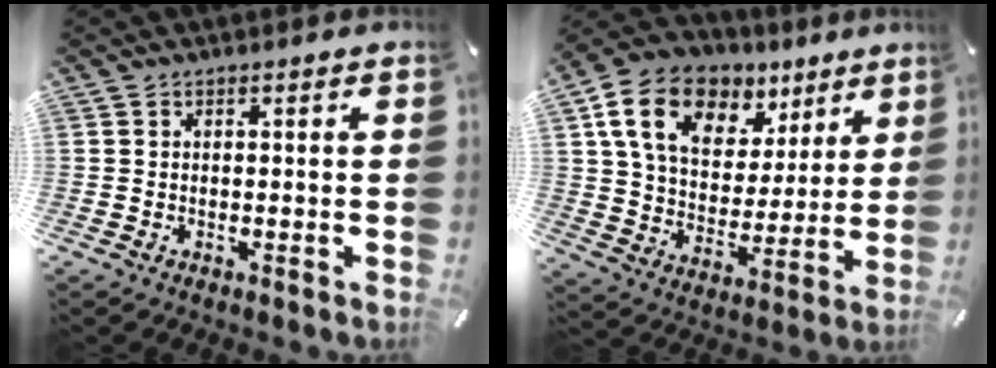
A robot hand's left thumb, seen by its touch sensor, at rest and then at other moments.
{"total": 15.6, "force": [8.8, 10.6, 7.4], "torque": [-0.149, -0.030, 0.164]}